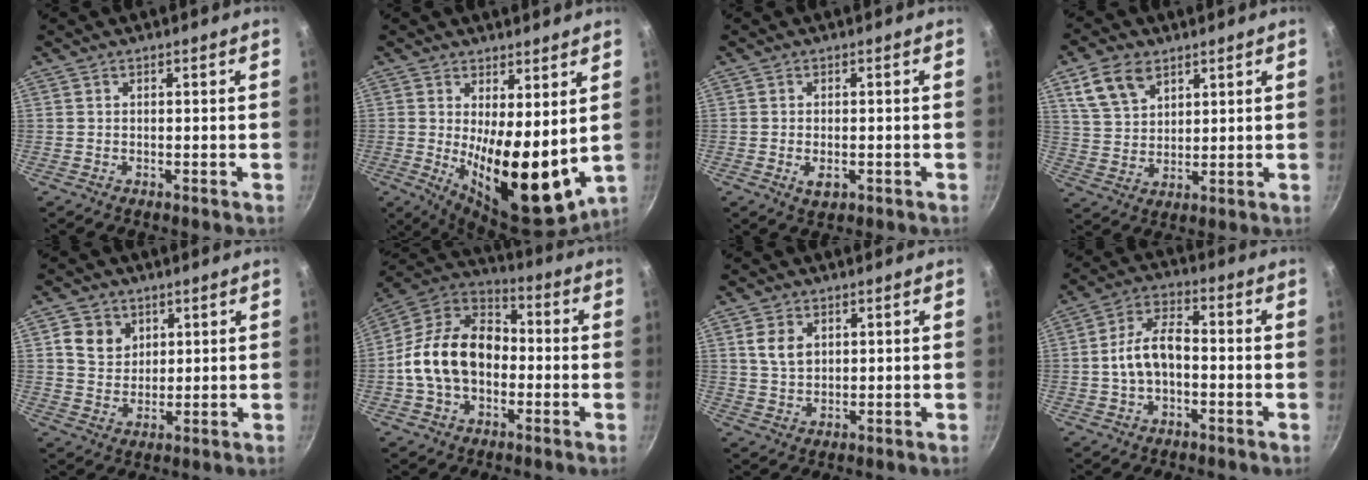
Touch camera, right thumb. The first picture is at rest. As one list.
[{"total": 16.3, "force": [1.6, 6.6, 14.8], "torque": [-0.191, -0.043, 0.041]}, {"total": 3.1, "force": [-0.9, 1.7, 2.4], "torque": [-0.038, -0.002, -0.009]}, {"total": 9.1, "force": [5.1, 5.7, 5.0], "torque": [-0.081, -0.011, 0.103]}, {"total": 6.7, "force": [2.5, 5.7, 2.6], "torque": [-0.017, -0.005, 0.046]}, {"total": 17.2, "force": [-1.9, 12.2, 12.0], "torque": [-0.178, 0.044, -0.049]}, {"total": 5.0, "force": [1.7, 3.6, 3.2], "torque": [-0.048, -0.005, 0.034]}, {"total": 8.9, "force": [-1.2, 5.2, 7.1], "torque": [-0.116, 0.038, -0.028]}]